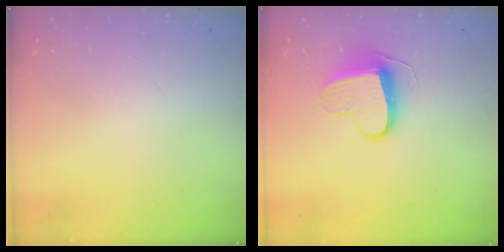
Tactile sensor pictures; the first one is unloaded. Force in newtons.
{"total": 9.7, "press": 9.7, "slide": 0.3}